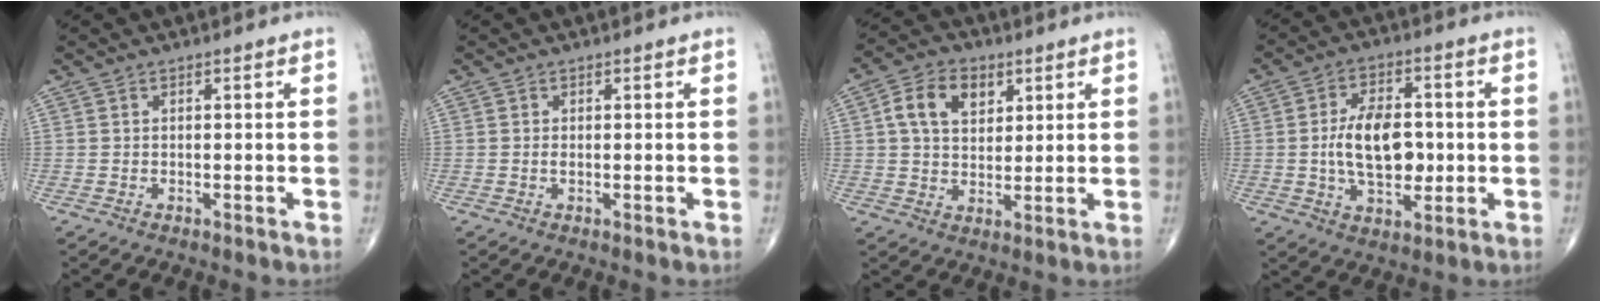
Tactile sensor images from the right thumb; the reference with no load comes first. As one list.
[{"total": 0.6, "force": [0.0, 0.2, 0.6], "torque": [-0.013, -0.002, -0.002]}, {"total": 9.4, "force": [3.2, 6.4, 6.0], "torque": [-0.087, -0.002, 0.053]}, {"total": 12.2, "force": [-0.4, 7.0, 10.0], "torque": [-0.150, 0.005, -0.006]}]